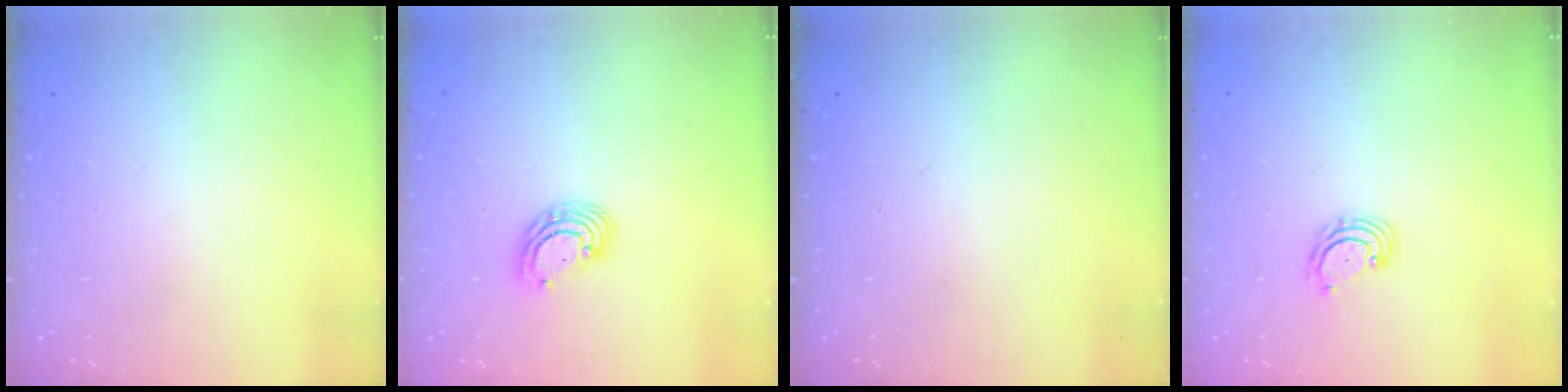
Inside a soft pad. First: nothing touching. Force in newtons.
{"total": 5.8, "press": 5.8, "slide": 0.4}
{"total": 0.0}
{"total": 3.3, "press": 3.3, "slide": 0.4}